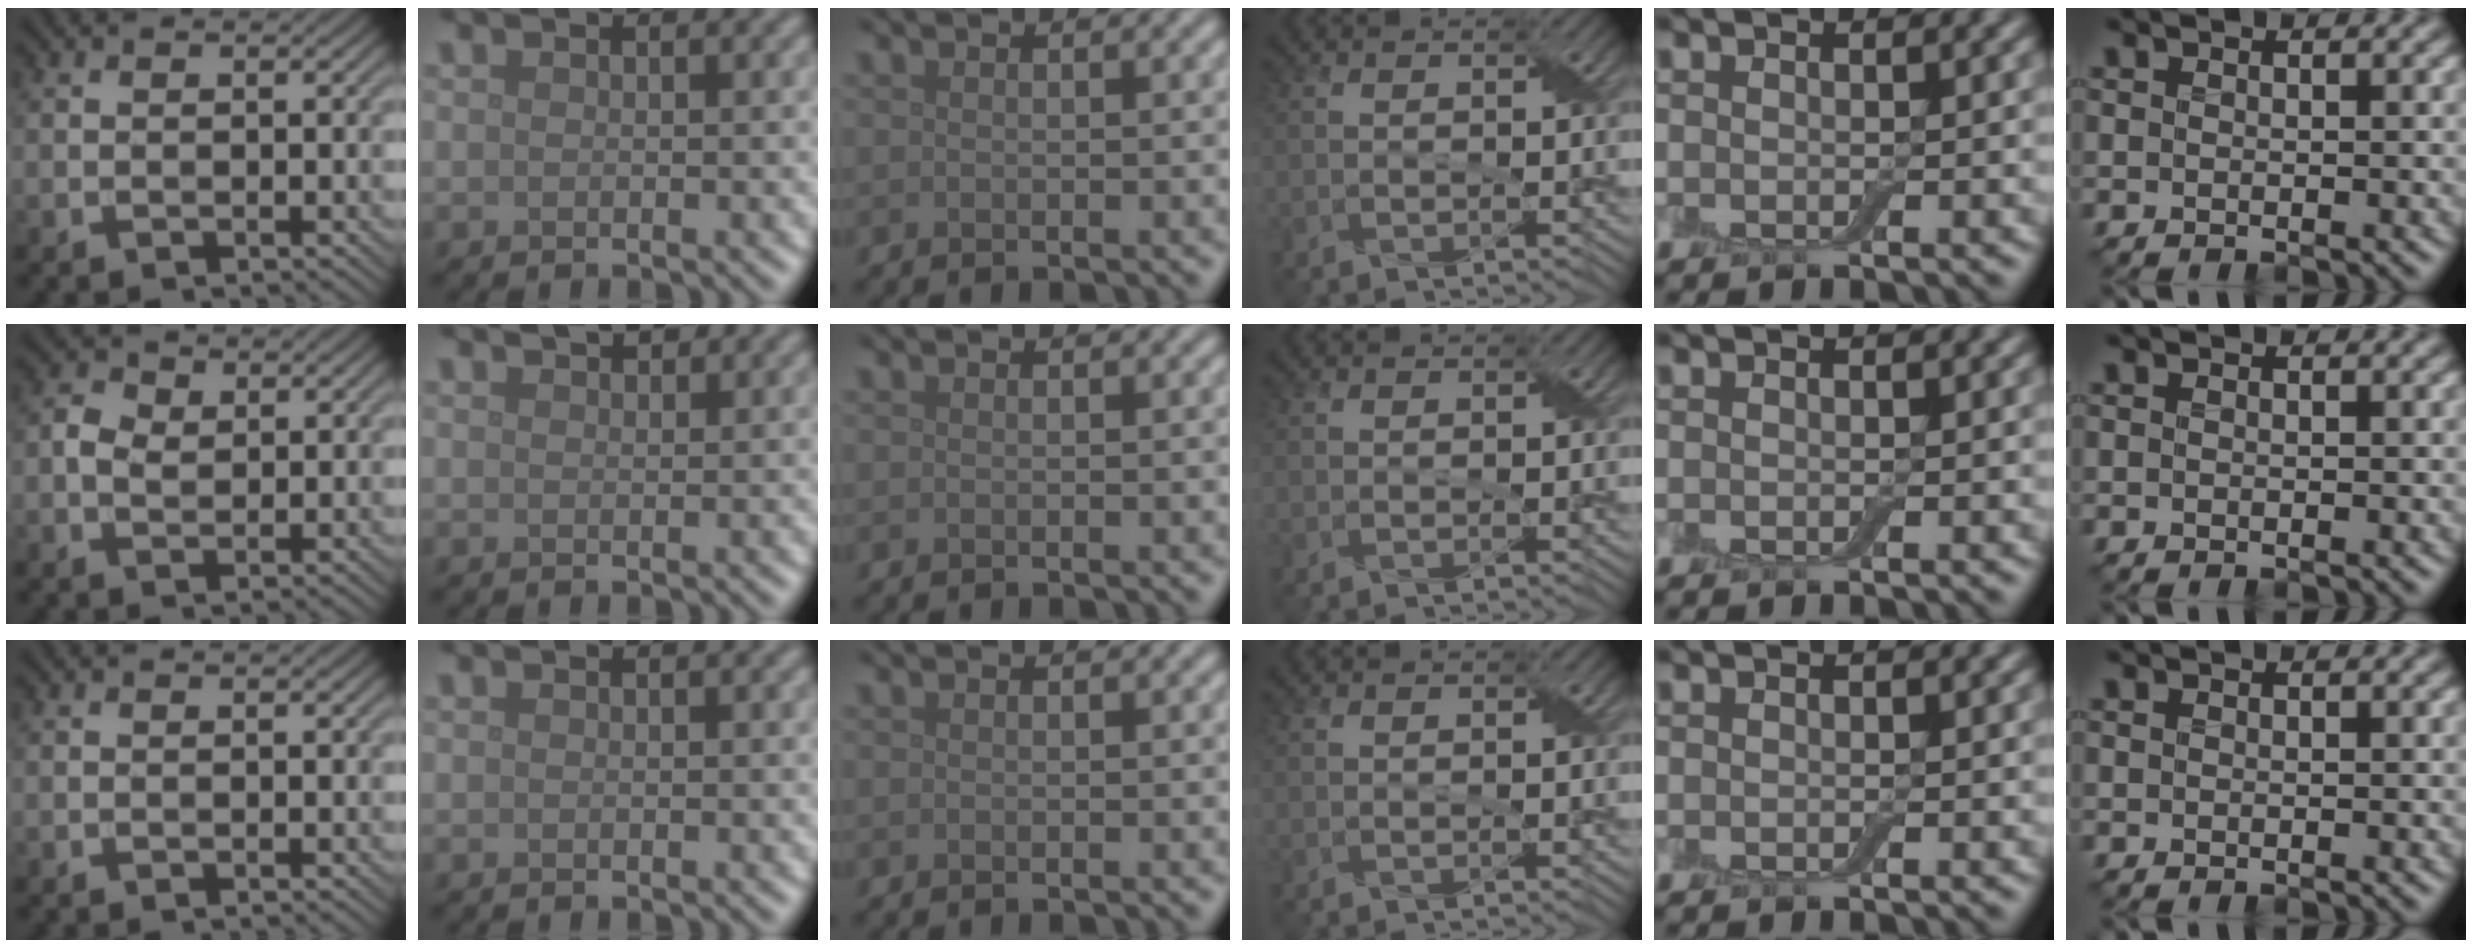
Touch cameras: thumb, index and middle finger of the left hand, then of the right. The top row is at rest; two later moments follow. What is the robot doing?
{"motion": "fold", "object": "aluminum foil"}